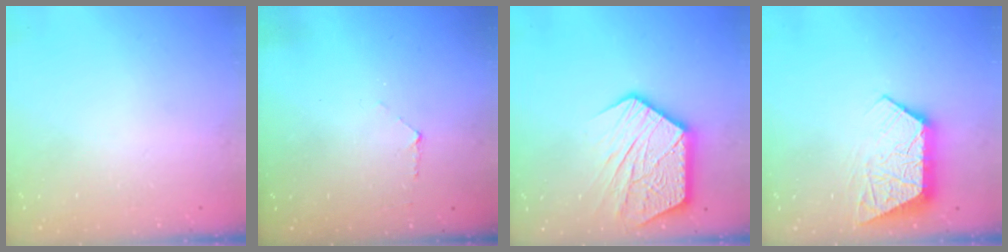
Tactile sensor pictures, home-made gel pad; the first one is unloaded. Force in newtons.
{"total": 3.8, "press": 3.8, "slide": 0.4}
{"total": 16.1, "press": 16.0, "slide": 1.4}
{"total": 10.4, "press": 10.3, "slide": 0.9}